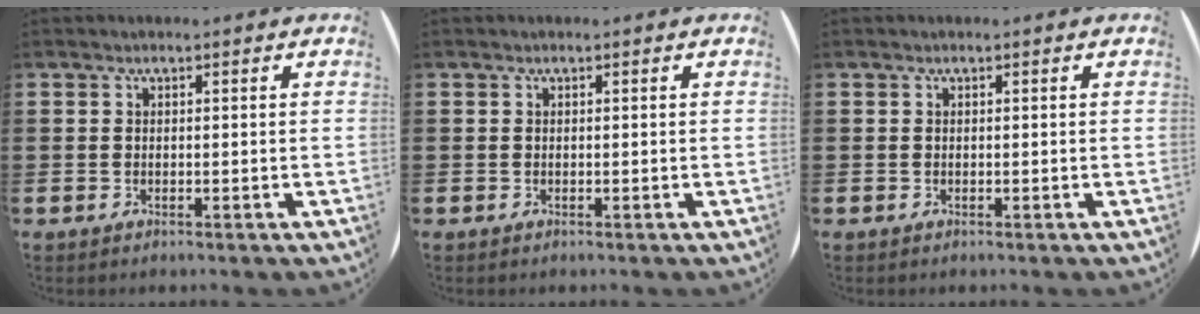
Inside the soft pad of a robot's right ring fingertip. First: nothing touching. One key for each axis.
{"total": 0.0}
{"total": 0.0}